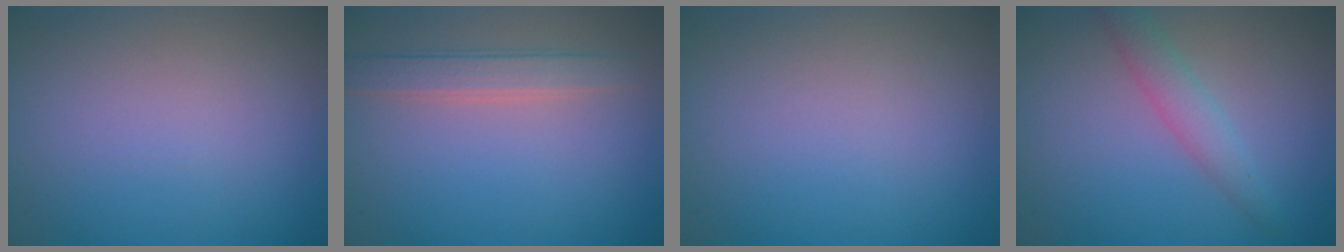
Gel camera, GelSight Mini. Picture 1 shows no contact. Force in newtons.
{"total": 2.6, "press": 2.6, "slide": 0.2}
{"total": 0.0}
{"total": 2.4, "press": 2.4, "slide": 0.0}